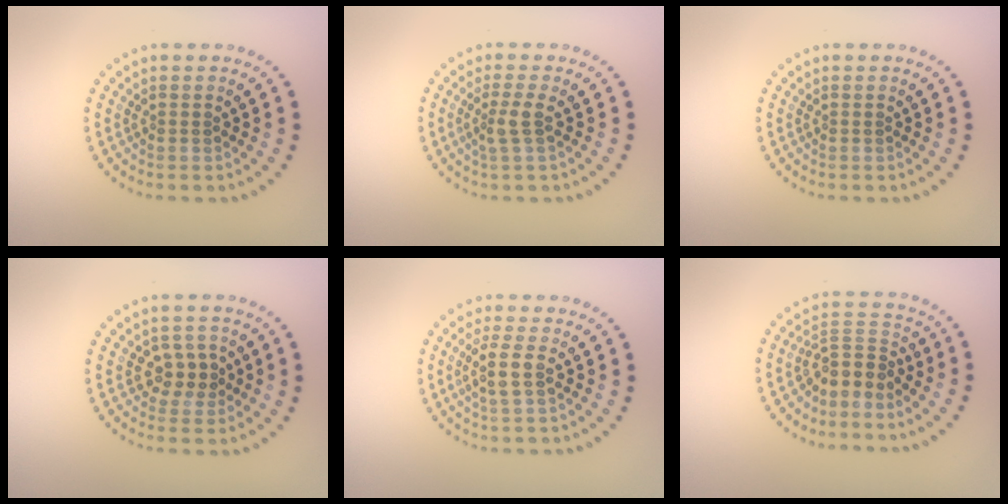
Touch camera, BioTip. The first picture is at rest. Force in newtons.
{"total": 1.9, "press": 1.4, "slide": 1.3}
{"total": 0.0}
{"total": 2.7, "press": 2.6, "slide": 0.8}
{"total": 2.3, "press": 2.0, "slide": 1.1}
{"total": 3.0, "press": 2.2, "slide": 2.1}